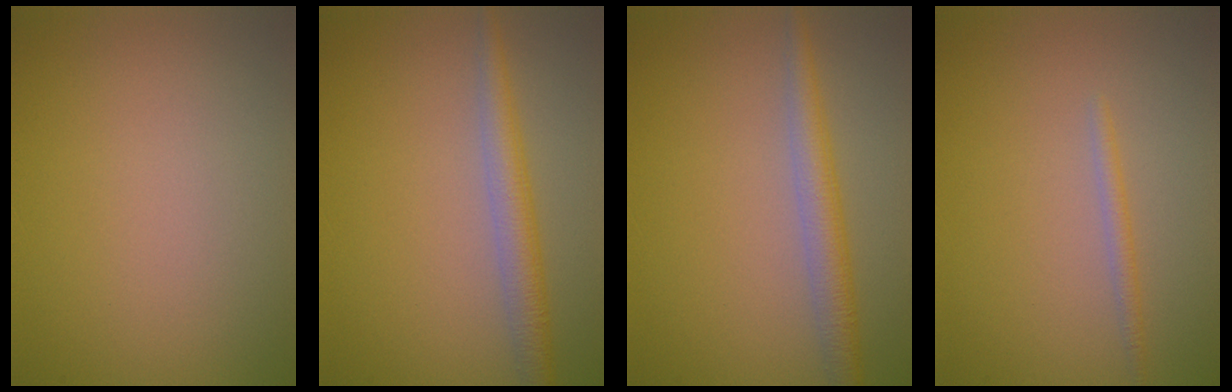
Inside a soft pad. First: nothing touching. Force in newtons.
{"total": 2.9, "press": 2.9, "slide": 0.1}
{"total": 2.9, "press": 2.9, "slide": 0.1}
{"total": 1.0, "press": 1.0, "slide": 0.1}